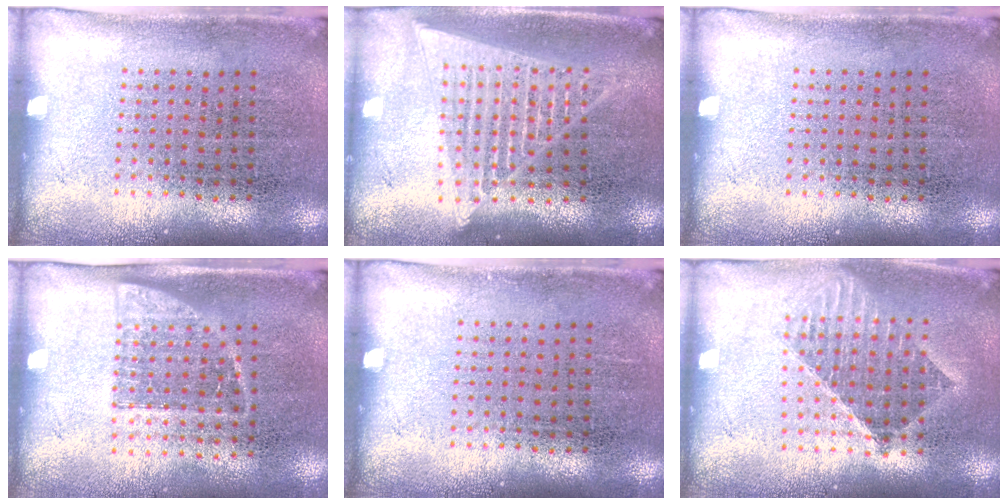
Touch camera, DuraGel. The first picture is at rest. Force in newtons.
{"total": 1.8, "press": 1.6, "slide": 0.8}
{"total": 0.0}
{"total": 1.3, "press": 1.1, "slide": 0.7}
{"total": 0.0}
{"total": 1.5, "press": 1.3, "slide": 0.8}